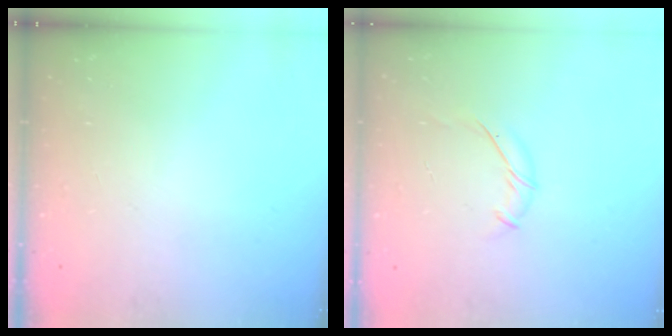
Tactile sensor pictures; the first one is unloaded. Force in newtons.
{"total": 6.6, "press": 6.5, "slide": 1.4}